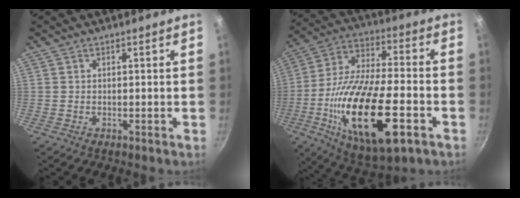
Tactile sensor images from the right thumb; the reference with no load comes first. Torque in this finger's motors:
{"motor_torque": [0.29, 1.47, 2.36, -0.40, 0.72]}